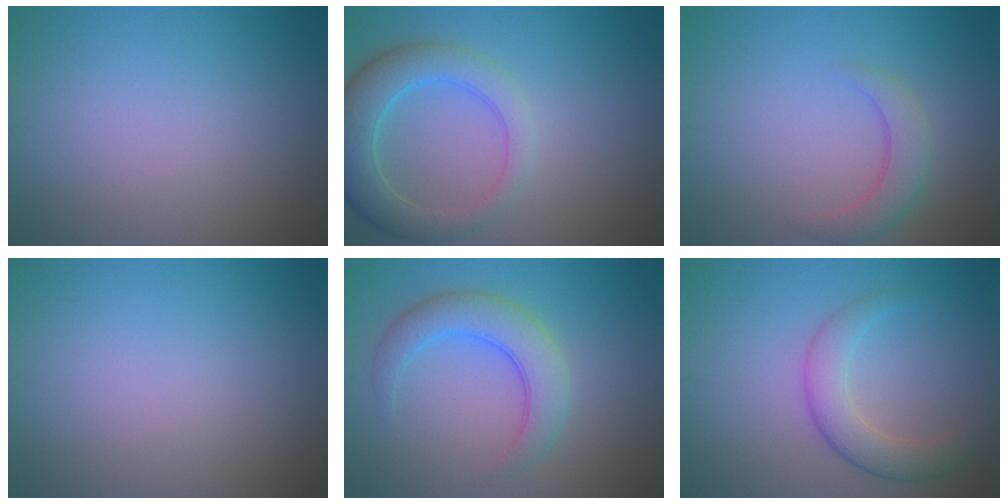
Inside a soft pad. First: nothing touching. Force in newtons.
{"total": 5.4, "press": 5.4, "slide": 0.3}
{"total": 2.8, "press": 2.8, "slide": 0.1}
{"total": 0.0}
{"total": 4.8, "press": 4.8, "slide": 0.2}
{"total": 3.6, "press": 3.6, "slide": 0.2}